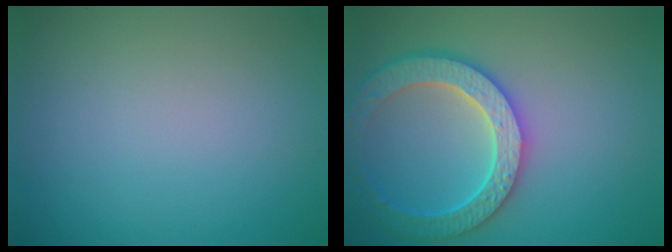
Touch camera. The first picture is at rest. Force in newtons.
{"total": 5.8, "press": 5.2, "slide": 2.4}